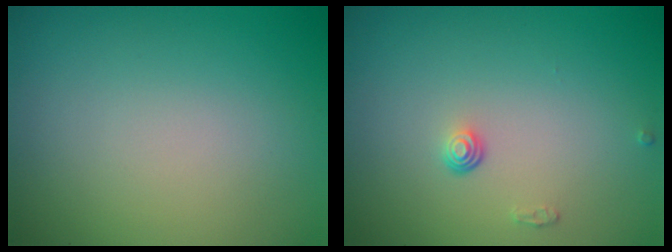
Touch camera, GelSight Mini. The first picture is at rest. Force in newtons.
{"total": 1.0, "press": 0.7, "slide": 0.8}